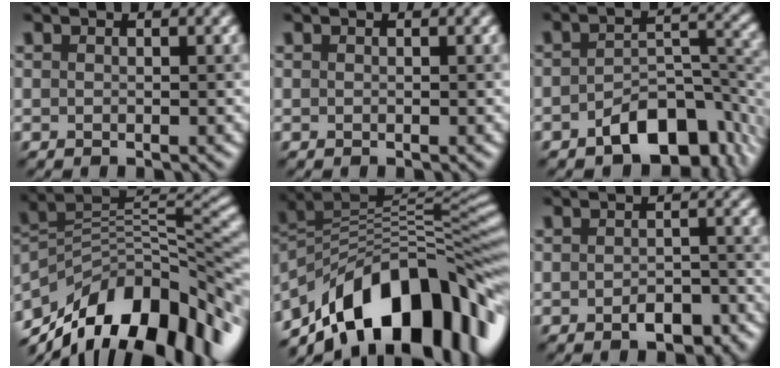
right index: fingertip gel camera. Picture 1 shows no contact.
{"total": 0.0}
{"total": 7.9, "force": [-4.6, 3.9, 5.2], "torque": [-0.066, 0.006, -0.065]}
{"total": 14.1, "force": [-7.9, 6.8, 9.5], "torque": [-0.183, 0.024, -0.132]}
{"total": 13.7, "force": [-6.2, 7.1, 9.9], "torque": [-0.158, 0.029, -0.098]}
{"total": 3.0, "force": [-2.0, 1.0, 2.0], "torque": [-0.033, 0.009, -0.020]}